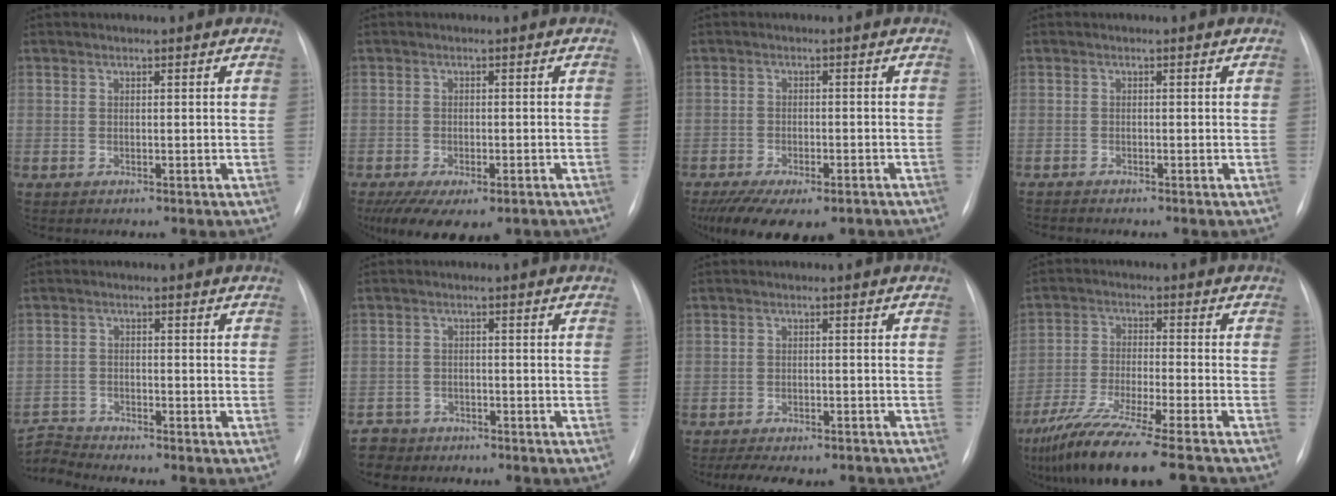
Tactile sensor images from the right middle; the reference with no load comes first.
{"total": 10.5, "force": [-7.0, 4.3, 6.5], "torque": [-0.112, -0.014, -0.098]}
{"total": 12.8, "force": [-9.0, 5.3, 7.5], "torque": [-0.143, -0.018, -0.126]}
{"total": 1.5, "force": [-1.4, -0.3, 0.4], "torque": [-0.010, -0.005, -0.021]}
{"total": 4.5, "force": [-4.2, -1.2, -1.1], "torque": [0.014, -0.010, -0.080]}
{"total": 4.0, "force": [-3.3, 2.1, -0.7], "torque": [0.009, -0.001, -0.063]}
{"total": 10.2, "force": [-8.6, 3.5, 4.2], "torque": [-0.072, 0.001, -0.109]}
{"total": 16.0, "force": [-12.7, -0.2, 9.7], "torque": [-0.192, -0.053, -0.215]}